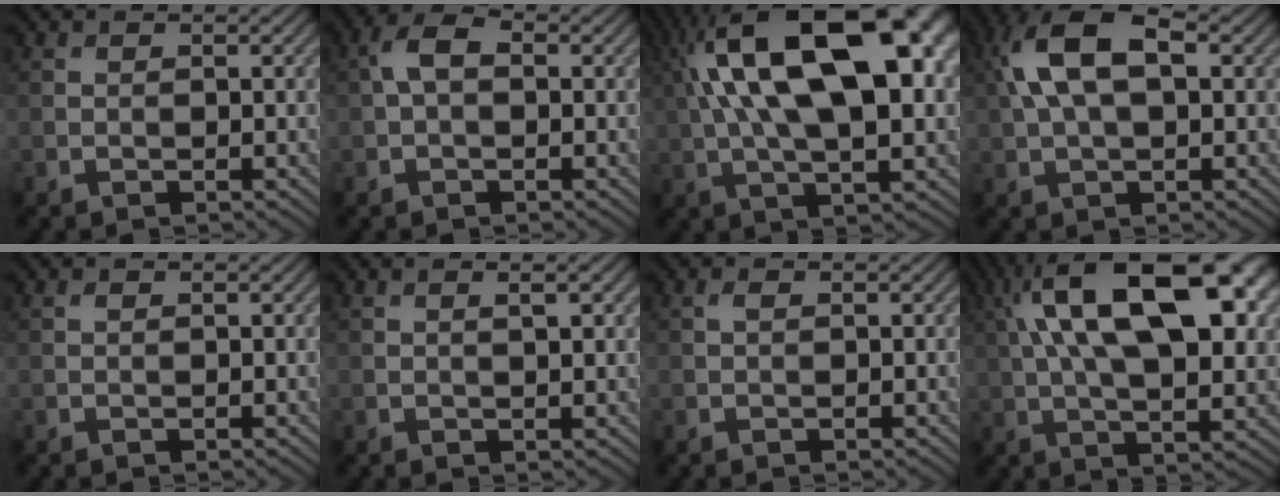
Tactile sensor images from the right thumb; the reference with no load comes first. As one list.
[{"total": 3.8, "force": [0.5, 2.3, 3.0], "torque": [-0.064, 0.012, 0.003]}, {"total": 20.5, "force": [4.8, 9.1, 17.7], "torque": [-0.309, 0.042, 0.067]}, {"total": 10.6, "force": [2.6, 5.3, 8.8], "torque": [-0.197, 0.020, 0.044]}, {"total": 0.0}, {"total": 1.6, "force": [0.5, 0.2, 1.5], "torque": [-0.022, 0.000, 0.012]}, {"total": 0.6, "force": [0.2, 0.3, 0.5], "torque": [-0.012, 0.002, 0.004]}, {"total": 18.9, "force": [5.6, 8.5, 15.9], "torque": [-0.263, 0.040, 0.074]}]